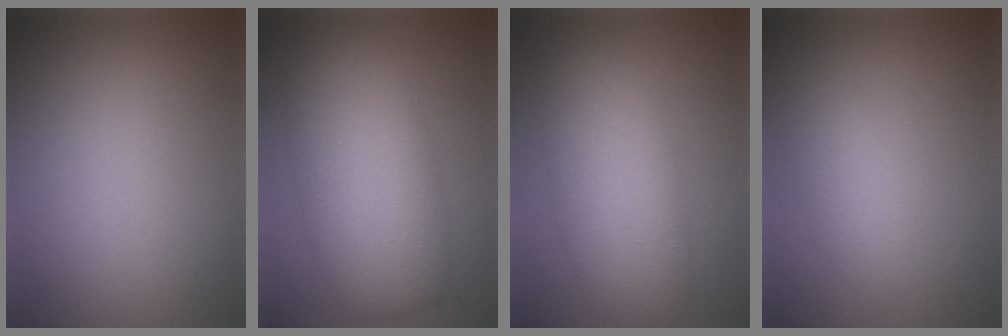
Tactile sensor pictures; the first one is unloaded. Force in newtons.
{"total": 8.9, "press": 8.9, "slide": 0.1}
{"total": 6.2, "press": 6.2, "slide": 0.4}
{"total": 1.9, "press": 1.9, "slide": 0.0}